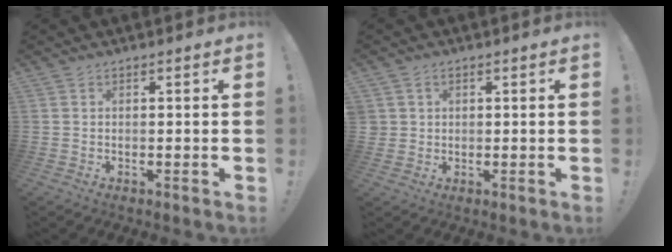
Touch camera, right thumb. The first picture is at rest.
{"total": 3.1, "force": [1.4, 2.7, 0.6], "torque": [-0.017, -0.001, 0.029]}